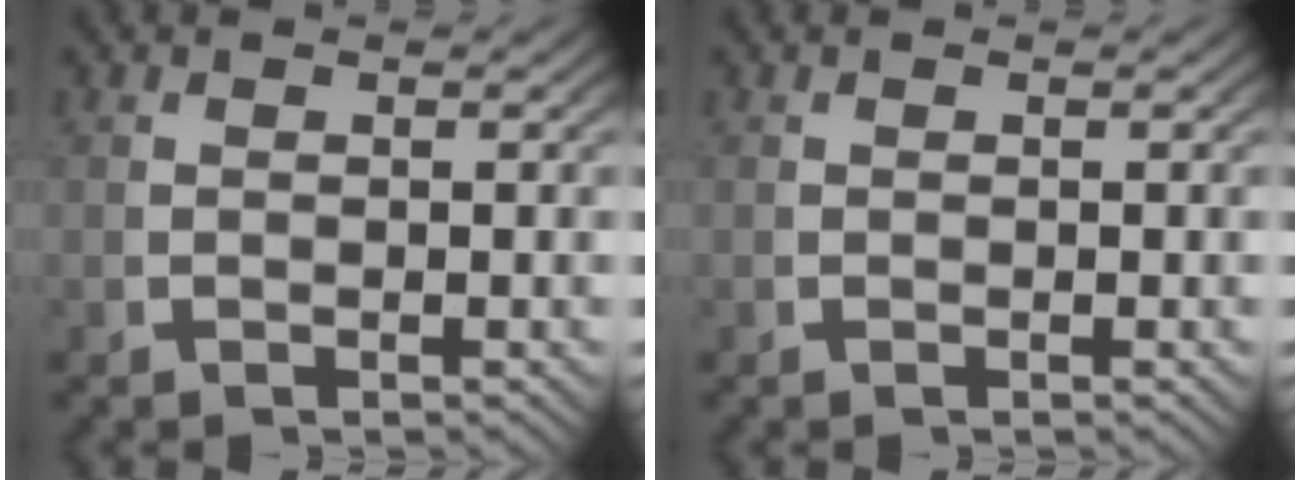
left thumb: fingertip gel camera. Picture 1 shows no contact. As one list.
[{"total": 0.0}]